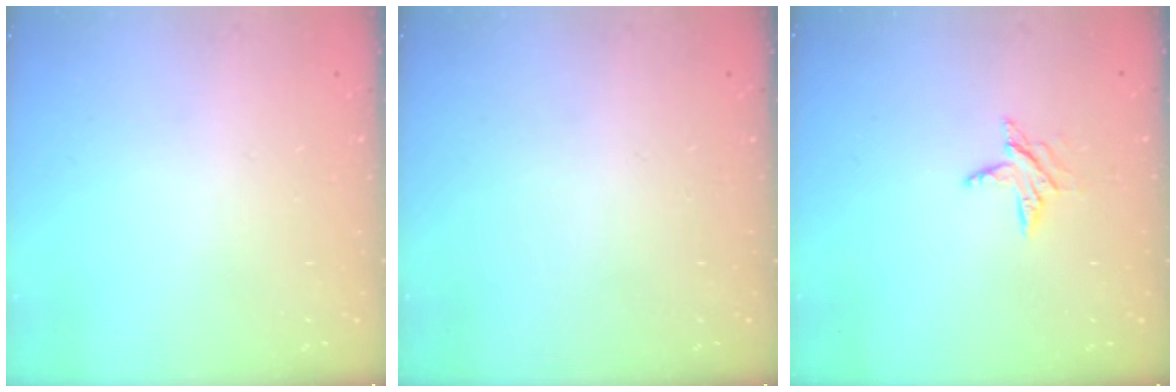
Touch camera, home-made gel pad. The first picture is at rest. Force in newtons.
{"total": 0.0}
{"total": 6.4, "press": 6.3, "slide": 0.5}